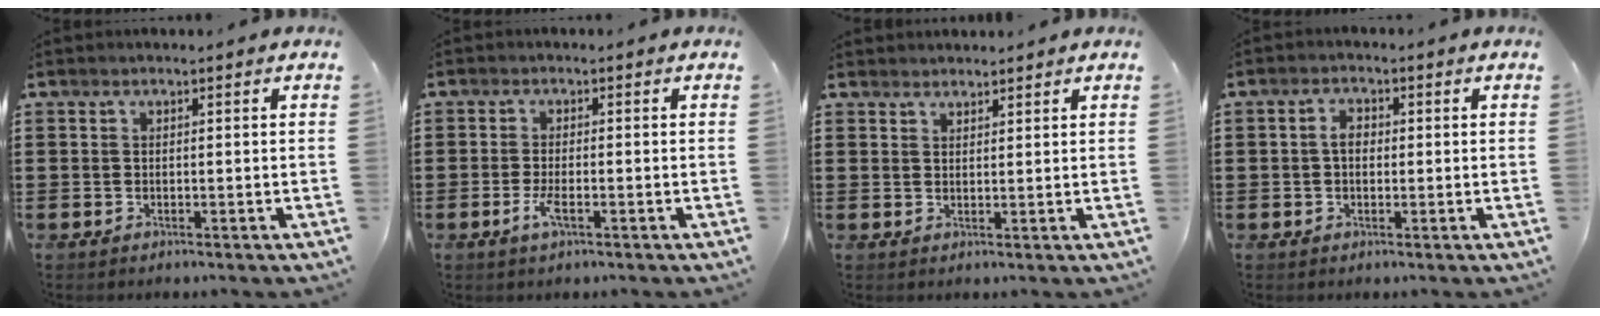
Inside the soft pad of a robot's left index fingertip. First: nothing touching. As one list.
[{"total": 3.0, "force": [-1.2, 0.8, 2.6], "torque": [-0.056, -0.003, -0.025]}, {"total": 1.7, "force": [1.7, 0.4, 0.0], "torque": [-0.003, 0.002, 0.034]}, {"total": 2.6, "force": [0.1, 1.6, 2.0], "torque": [-0.041, 0.008, 0.000]}]